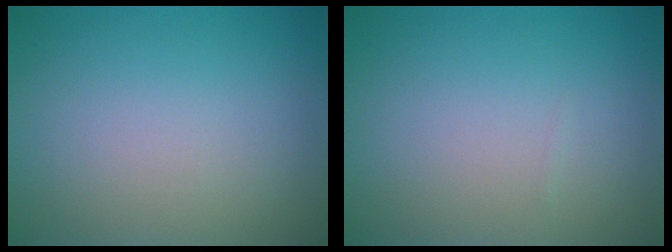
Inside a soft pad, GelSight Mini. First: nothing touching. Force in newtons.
{"total": 0.0}